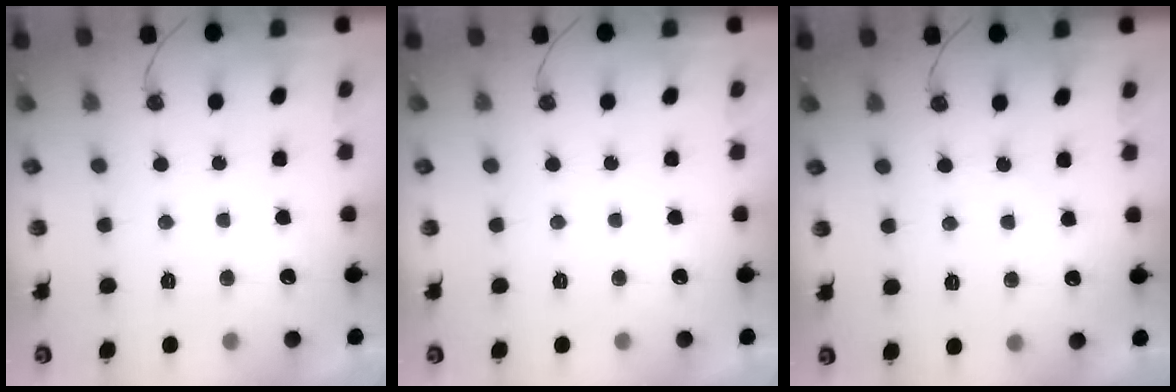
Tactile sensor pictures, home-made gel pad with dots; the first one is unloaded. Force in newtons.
{"total": 0.0}
{"total": 3.4, "press": 3.4, "slide": 0.6}